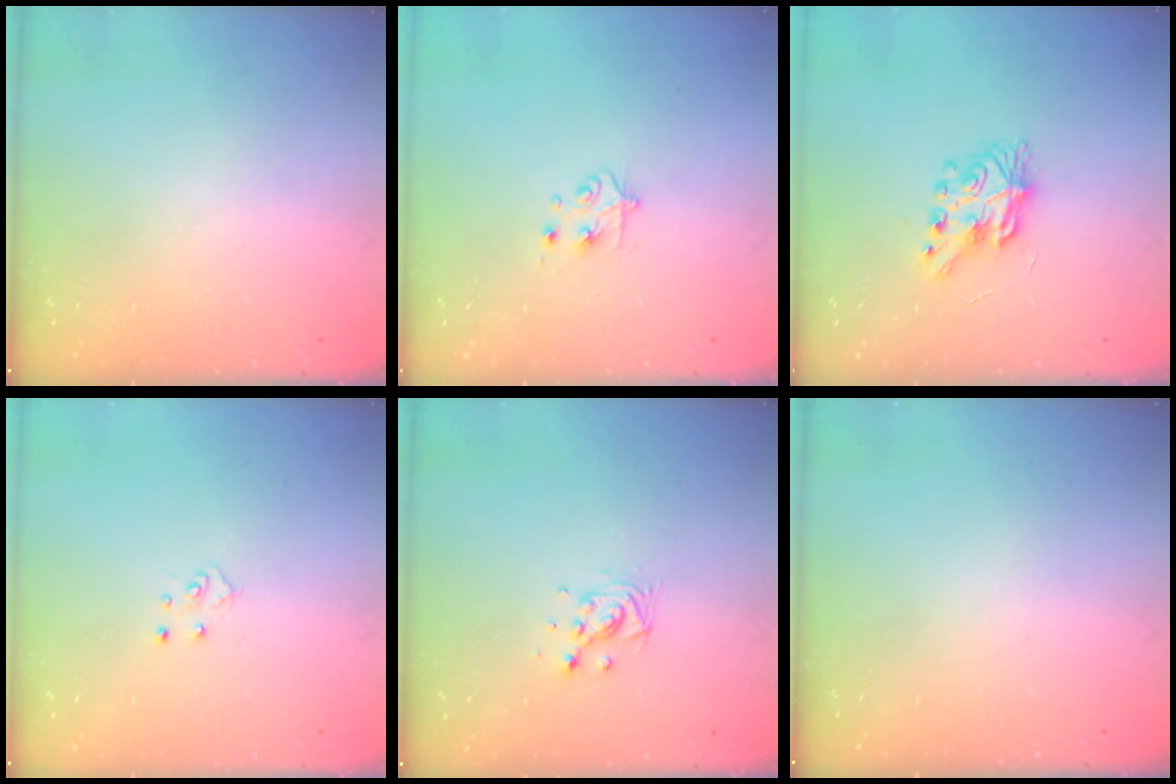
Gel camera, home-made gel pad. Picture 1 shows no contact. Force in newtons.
{"total": 4.8, "press": 4.8, "slide": 0.6}
{"total": 7.8, "press": 7.8, "slide": 0.5}
{"total": 4.2, "press": 4.2, "slide": 0.4}
{"total": 6.7, "press": 6.3, "slide": 2.3}
{"total": 0.0}